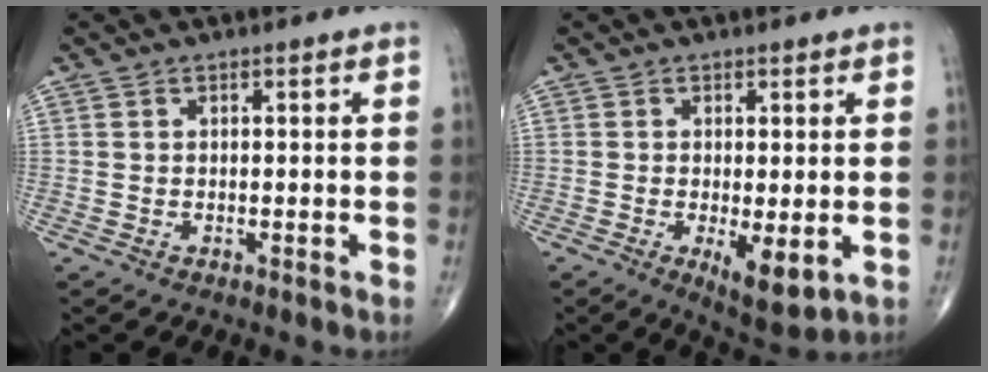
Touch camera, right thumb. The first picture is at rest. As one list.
[{"total": 6.6, "force": [-1.4, 2.4, 6.0], "torque": [-0.093, -0.021, -0.017]}]